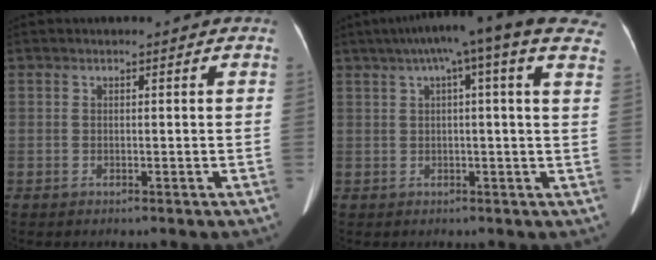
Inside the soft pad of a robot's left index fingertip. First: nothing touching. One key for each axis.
{"total": 17.0, "fx": 11.4, "fy": 1.5, "fz": 12.4, "tx": -0.191, "ty": 0.056, "tz": 0.132}